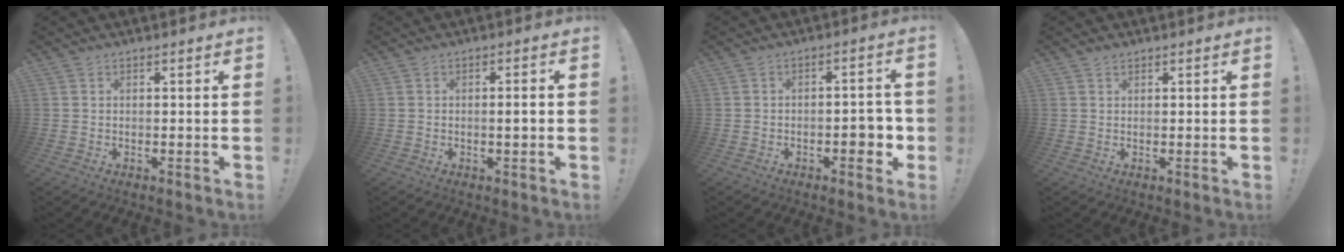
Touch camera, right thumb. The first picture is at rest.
{"total": 2.5, "force": [-0.5, 0.1, 2.4], "torque": [-0.042, 0.002, -0.013]}
{"total": 7.2, "force": [-2.6, 3.3, 5.9], "torque": [-0.069, 0.013, -0.040]}
{"total": 1.4, "force": [1.1, 0.7, 0.4], "torque": [-0.005, -0.001, 0.020]}